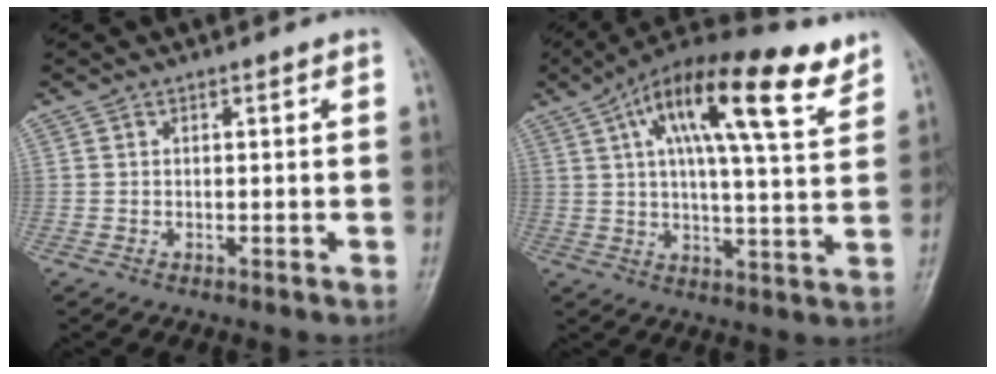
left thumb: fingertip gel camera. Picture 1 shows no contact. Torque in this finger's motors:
{"motor_torque": [0.91, 0.87, 1.78, -0.99, 0.19]}